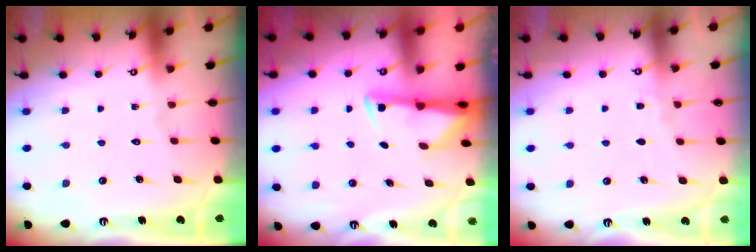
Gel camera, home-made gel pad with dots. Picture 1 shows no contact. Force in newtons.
{"total": 2.9, "press": 2.9, "slide": 0.6}
{"total": 2.9, "press": 2.8, "slide": 0.5}